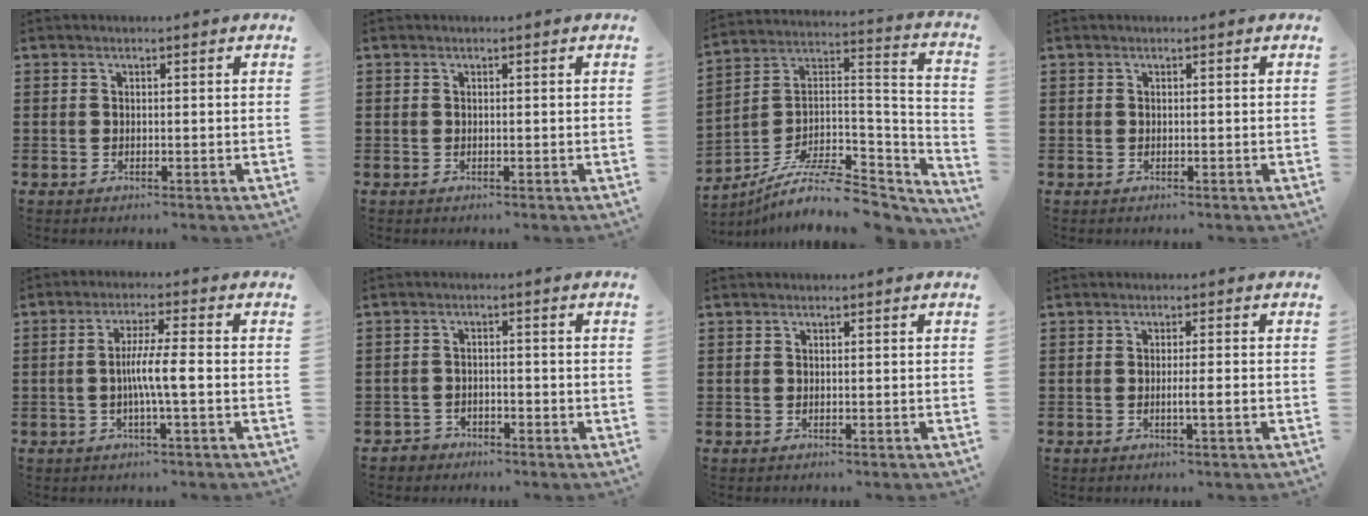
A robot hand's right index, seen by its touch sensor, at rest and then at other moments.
{"total": 0.0}
{"total": 10.0, "force": [-7.8, 2.7, 5.8], "torque": [-0.099, 0.011, -0.150]}
{"total": 0.0}
{"total": 5.6, "force": [-1.0, 0.2, 5.5], "torque": [-0.097, -0.002, -0.021]}
{"total": 1.9, "force": [-1.6, 1.0, 0.0], "torque": [-0.006, 0.002, -0.036]}
{"total": 0.0}
{"total": 2.2, "force": [-0.6, -0.1, 2.1], "torque": [-0.036, -0.005, -0.013]}